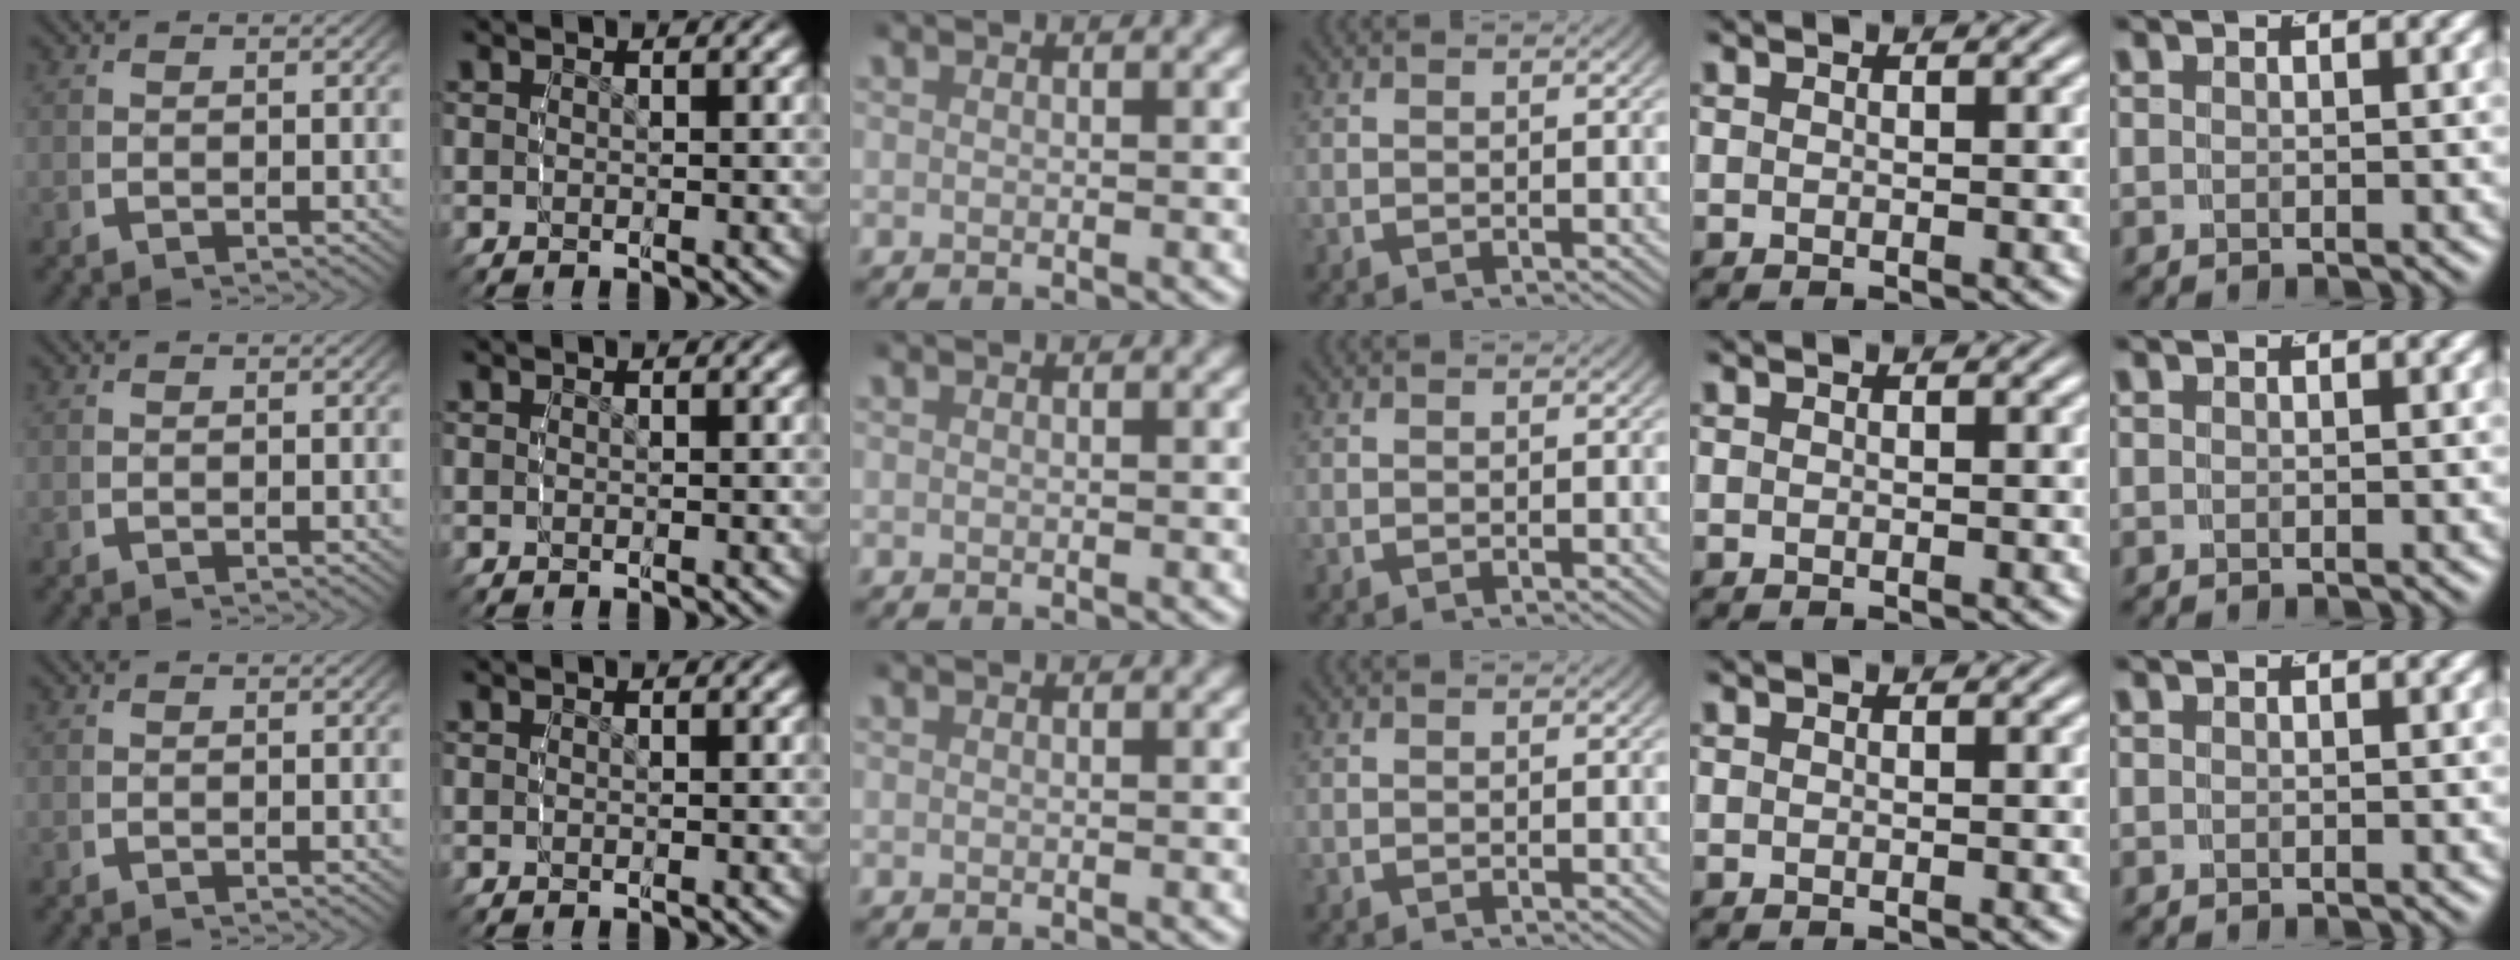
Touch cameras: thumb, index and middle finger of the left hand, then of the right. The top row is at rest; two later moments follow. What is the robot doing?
{"motion": "reach", "object": "paper towel"}